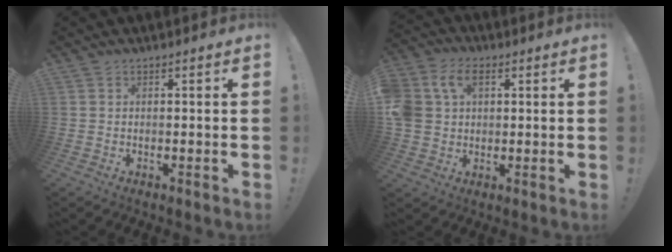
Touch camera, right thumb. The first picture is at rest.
{"total": 10.8, "force": [3.6, 7.8, 6.6], "torque": [-0.144, -0.002, 0.069]}